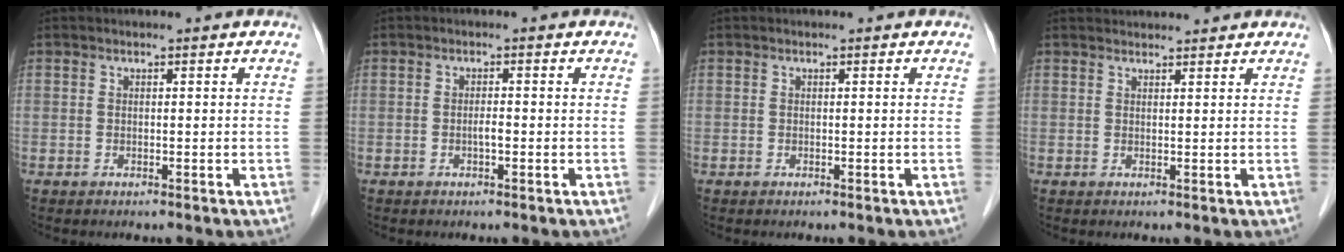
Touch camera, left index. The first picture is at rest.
{"total": 1.2, "force": [-0.7, 0.1, 1.0], "torque": [-0.018, -0.002, -0.012]}
{"total": 0.0}
{"total": 4.7, "force": [4.6, 0.4, 0.7], "torque": [-0.010, 0.031, 0.060]}